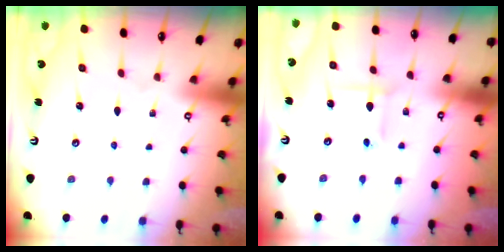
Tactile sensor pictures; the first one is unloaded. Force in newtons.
{"total": 2.9, "press": 2.9, "slide": 0.2}